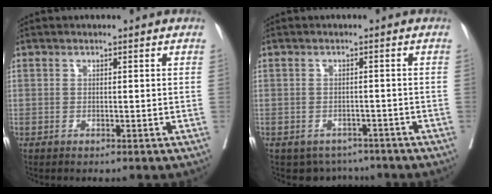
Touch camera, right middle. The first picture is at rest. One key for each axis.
{"total": 4.3, "fx": -3.5, "fy": 2.5, "fz": 0.1, "tx": 0.009, "ty": 0.008, "tz": -0.045}